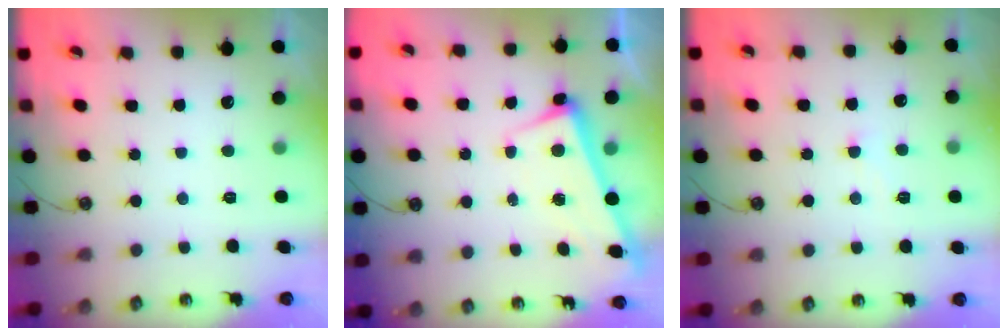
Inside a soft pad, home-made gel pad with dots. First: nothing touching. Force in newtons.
{"total": 2.6, "press": 2.5, "slide": 0.7}
{"total": 2.0, "press": 2.0, "slide": 0.5}